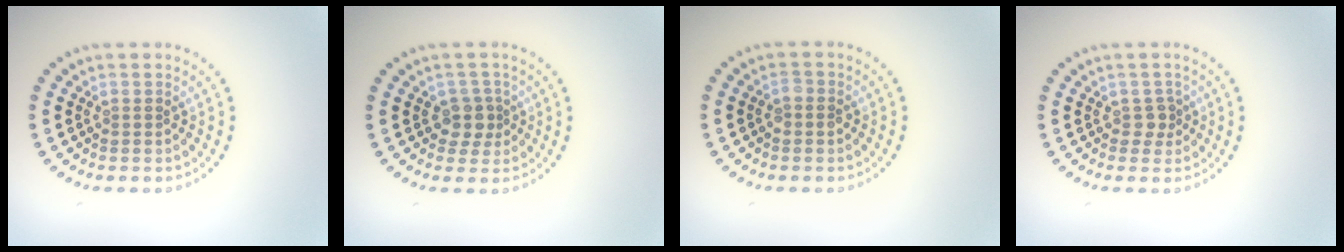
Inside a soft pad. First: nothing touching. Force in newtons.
{"total": 2.0, "press": 1.7, "slide": 1.1}
{"total": 1.1, "press": 1.1, "slide": 0.1}
{"total": 1.2, "press": 1.0, "slide": 0.7}